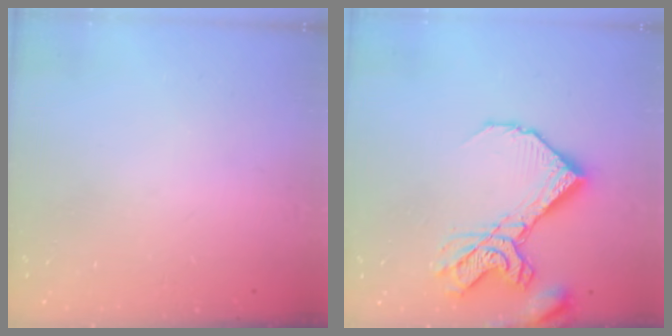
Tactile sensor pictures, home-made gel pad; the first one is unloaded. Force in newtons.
{"total": 14.4, "press": 14.3, "slide": 1.7}